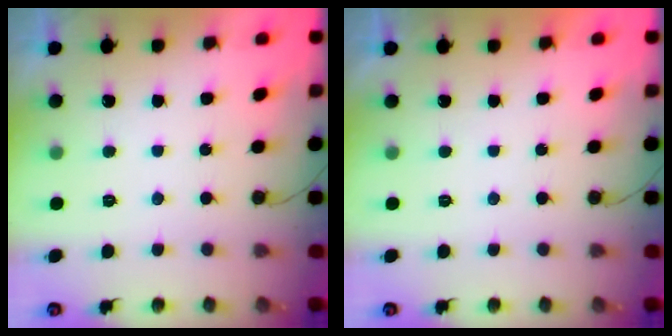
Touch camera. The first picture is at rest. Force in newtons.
{"total": 1.7, "press": 1.7, "slide": 0.1}